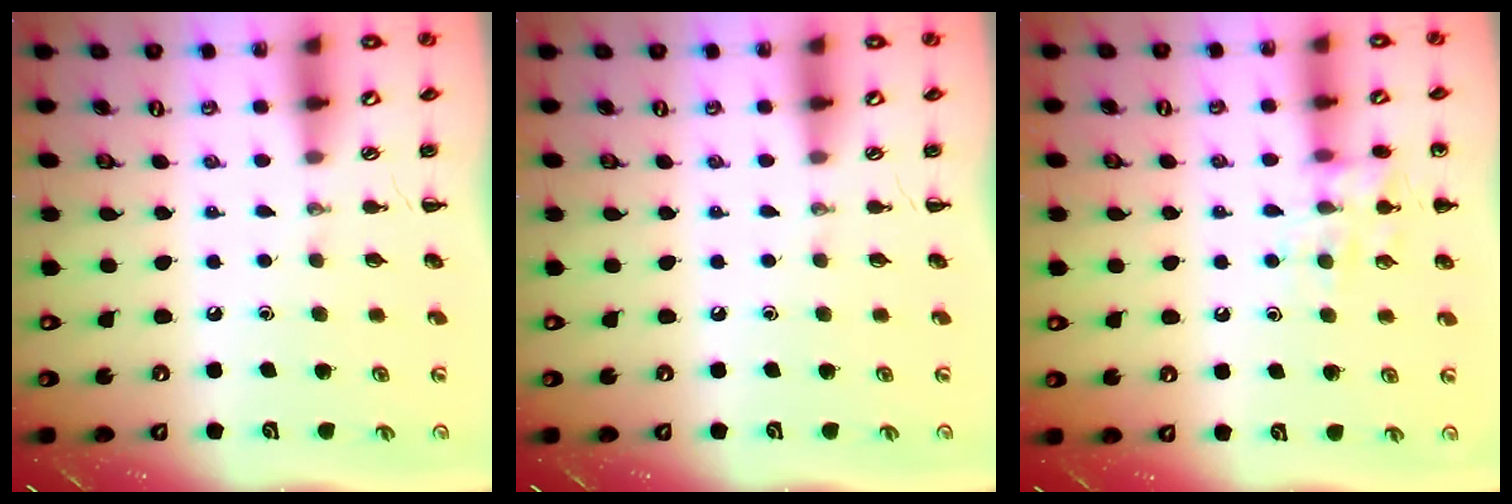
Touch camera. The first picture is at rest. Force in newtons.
{"total": 0.0}
{"total": 11.9, "press": 11.8, "slide": 1.4}